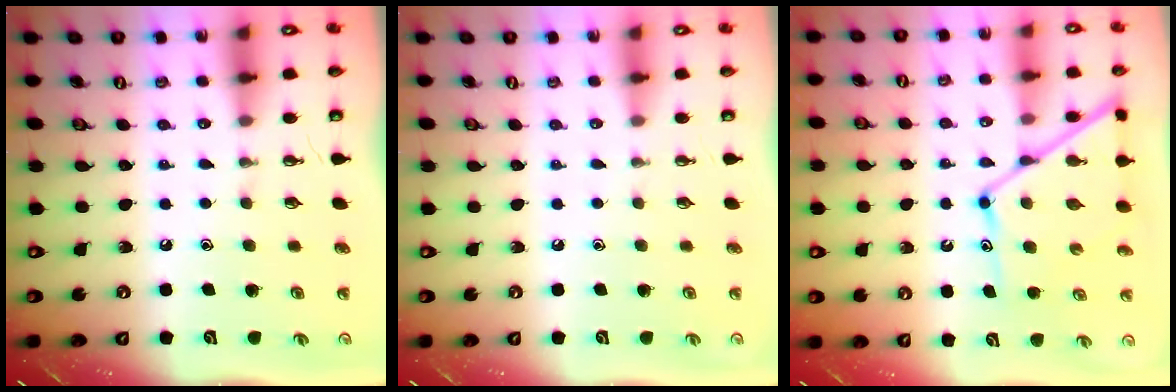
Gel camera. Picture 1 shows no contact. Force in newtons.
{"total": 0.0}
{"total": 14.2, "press": 14.1, "slide": 1.4}